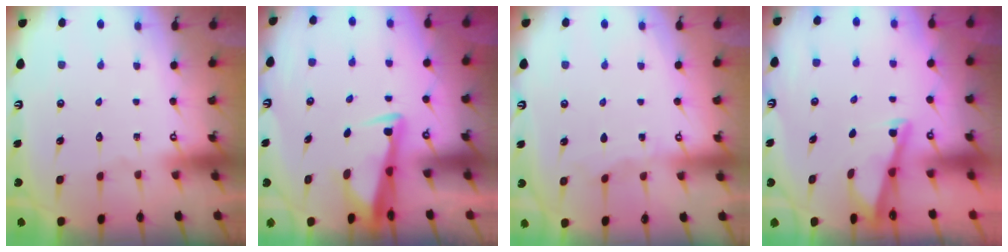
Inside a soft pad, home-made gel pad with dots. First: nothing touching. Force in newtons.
{"total": 3.4, "press": 3.3, "slide": 0.9}
{"total": 2.5, "press": 2.5, "slide": 0.3}
{"total": 2.8, "press": 2.8, "slide": 0.2}